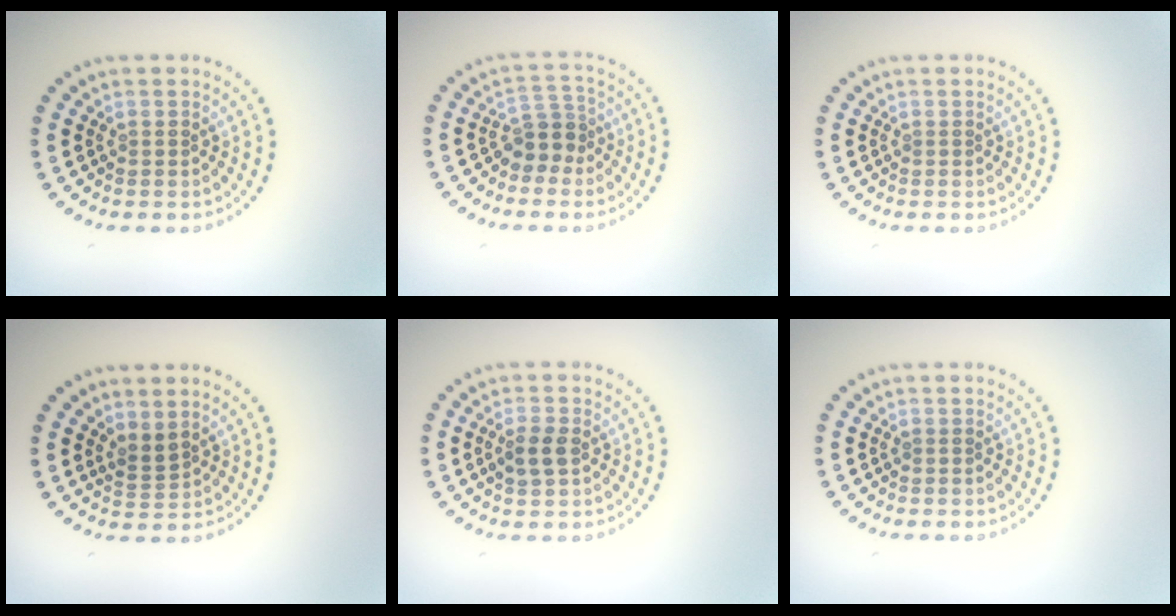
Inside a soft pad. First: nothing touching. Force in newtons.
{"total": 2.8, "press": 2.2, "slide": 1.7}
{"total": 0.0}
{"total": 1.7, "press": 1.2, "slide": 1.1}
{"total": 2.3, "press": 2.3, "slide": 0.1}
{"total": 0.0}